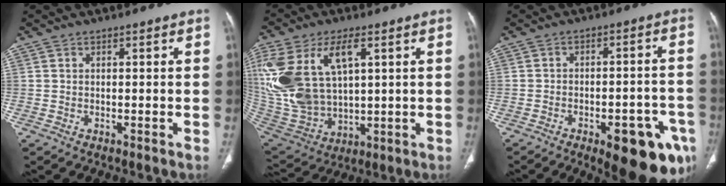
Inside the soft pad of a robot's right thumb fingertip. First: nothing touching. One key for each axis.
{"total": 22.5, "fx": 6.5, "fy": 12.5, "fz": 17.6, "tx": -0.393, "ty": -0.017, "tz": 0.138}
{"total": 16.3, "fx": -7.9, "fy": 6.4, "fz": 12.8, "tx": -0.106, "ty": 0.037, "tz": -0.088}